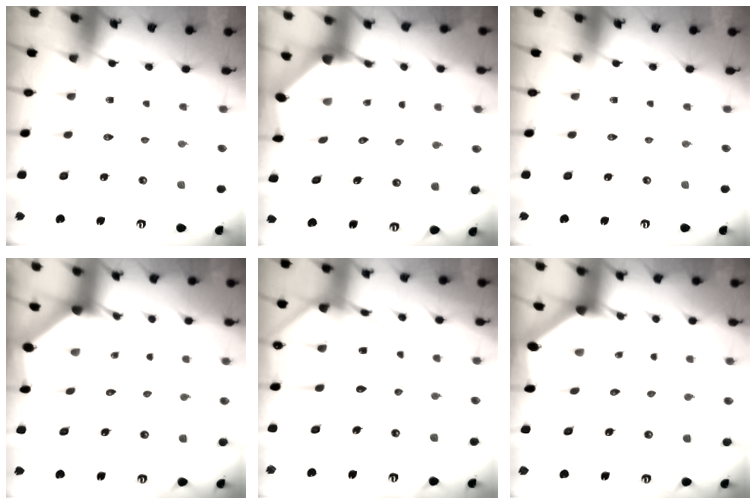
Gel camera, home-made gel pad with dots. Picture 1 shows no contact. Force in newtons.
{"total": 3.5, "press": 3.4, "slide": 0.5}
{"total": 0.0}
{"total": 2.8, "press": 2.8, "slide": 0.0}
{"total": 14.1, "press": 14.1, "slide": 1.2}
{"total": 3.2, "press": 3.2, "slide": 0.0}